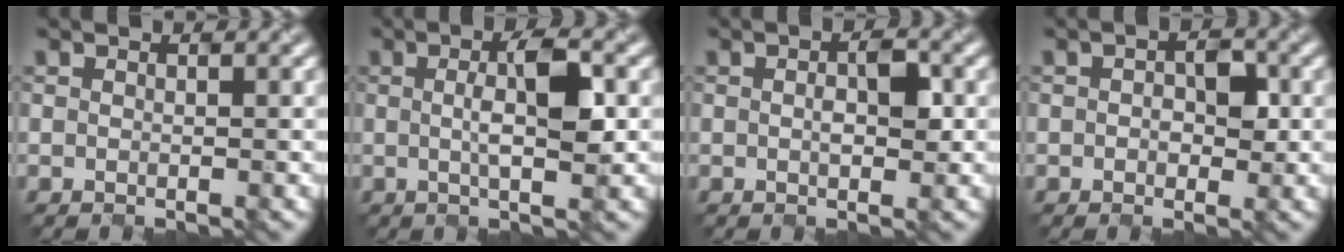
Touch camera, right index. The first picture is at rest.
{"total": 4.0, "force": [-0.2, 0.5, 4.0], "torque": [-0.078, 0.003, 0.014]}
{"total": 2.0, "force": [-0.1, 0.6, 1.9], "torque": [-0.042, -0.003, 0.015]}
{"total": 2.2, "force": [-0.1, 1.4, 1.7], "torque": [-0.036, 0.005, 0.013]}